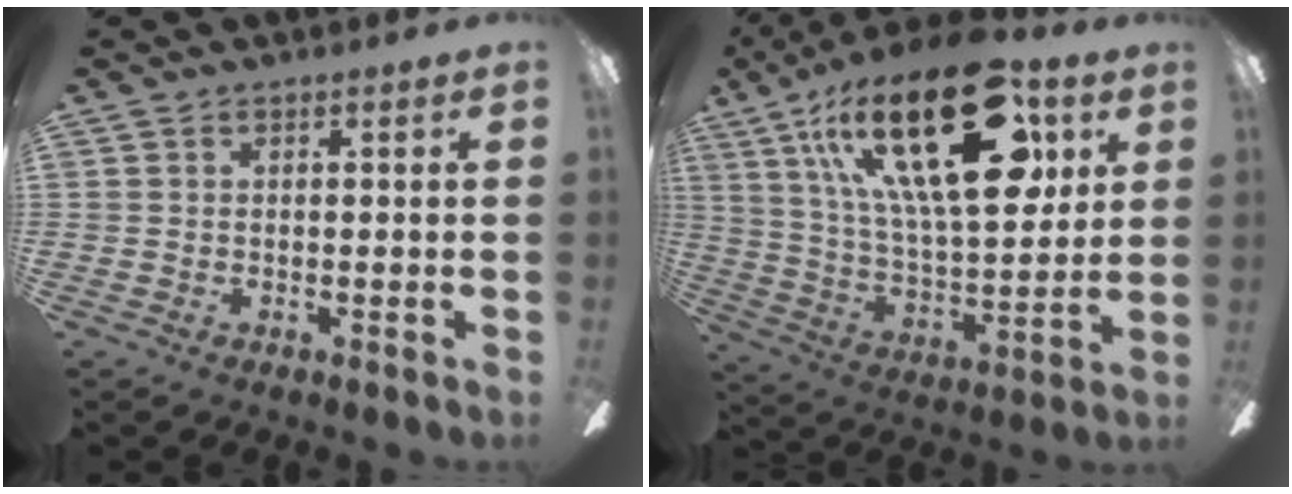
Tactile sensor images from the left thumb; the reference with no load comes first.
{"total": 30.7, "force": [13.6, 12.9, 24.2], "torque": [-0.420, -0.060, 0.223]}